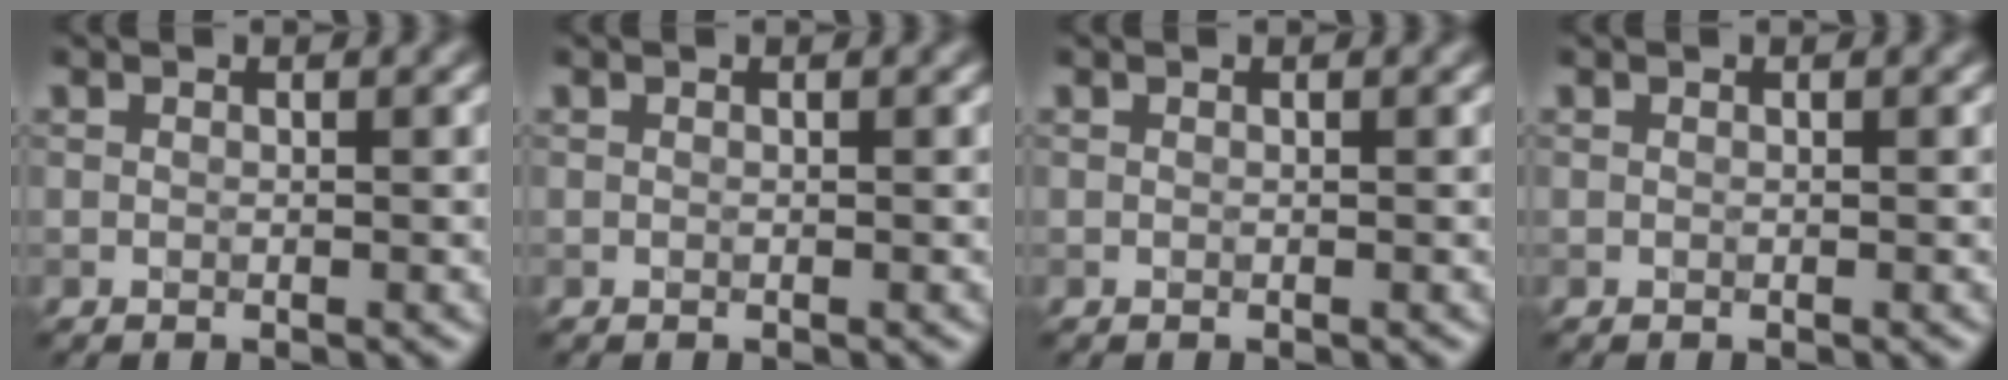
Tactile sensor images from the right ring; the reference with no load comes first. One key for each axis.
{"total": 0.0}
{"total": 0.0}
{"total": 0.0}